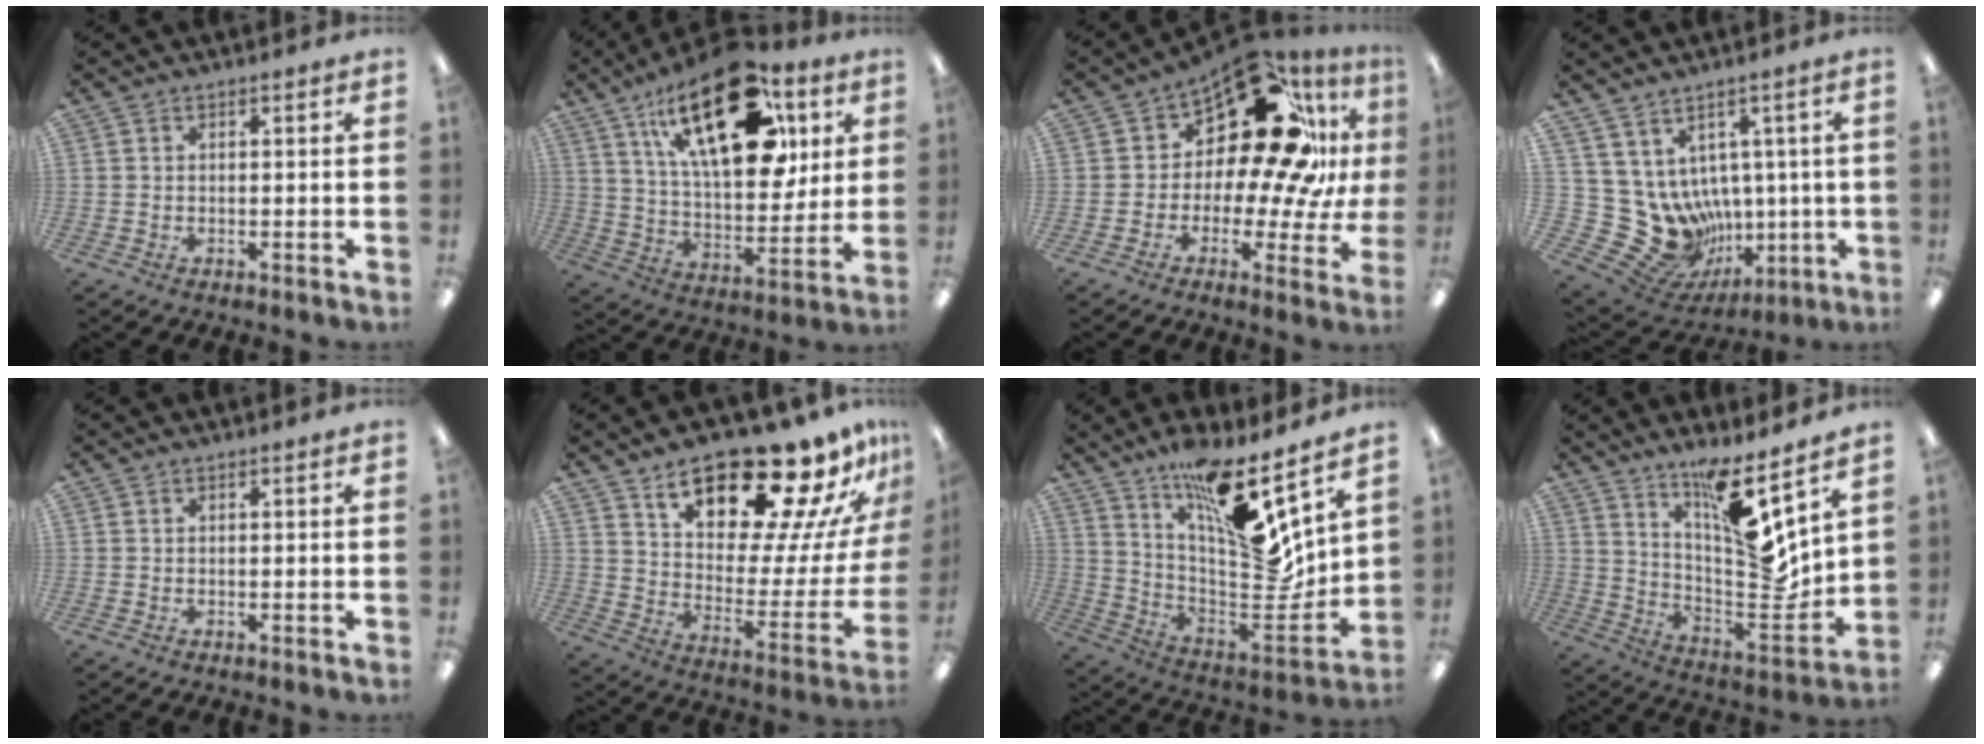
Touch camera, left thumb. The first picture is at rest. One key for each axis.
{"total": 27.3, "fx": 12.8, "fy": 13.3, "fz": 20.1, "tx": -0.306, "ty": -0.047, "tz": 0.213}
{"total": 21.6, "fx": 11.1, "fy": 9.9, "fz": 15.7, "tx": -0.226, "ty": -0.087, "tz": 0.189}
{"total": 12.2, "fx": -1.1, "fy": 11.1, "fz": 5.0, "tx": -0.116, "ty": -0.032, "tz": 0.010}
{"total": 0.0}
{"total": 23.8, "fx": 18.0, "fy": 7.4, "fz": 13.7, "tx": -0.188, "ty": -0.133, "tz": 0.291}
{"total": 15.4, "fx": 10.8, "fy": 3.6, "fz": 10.3, "tx": -0.149, "ty": -0.119, "tz": 0.181}
{"total": 12.8, "fx": 8.8, "fy": 2.5, "fz": 9.0, "tx": -0.131, "ty": -0.107, "tz": 0.147}